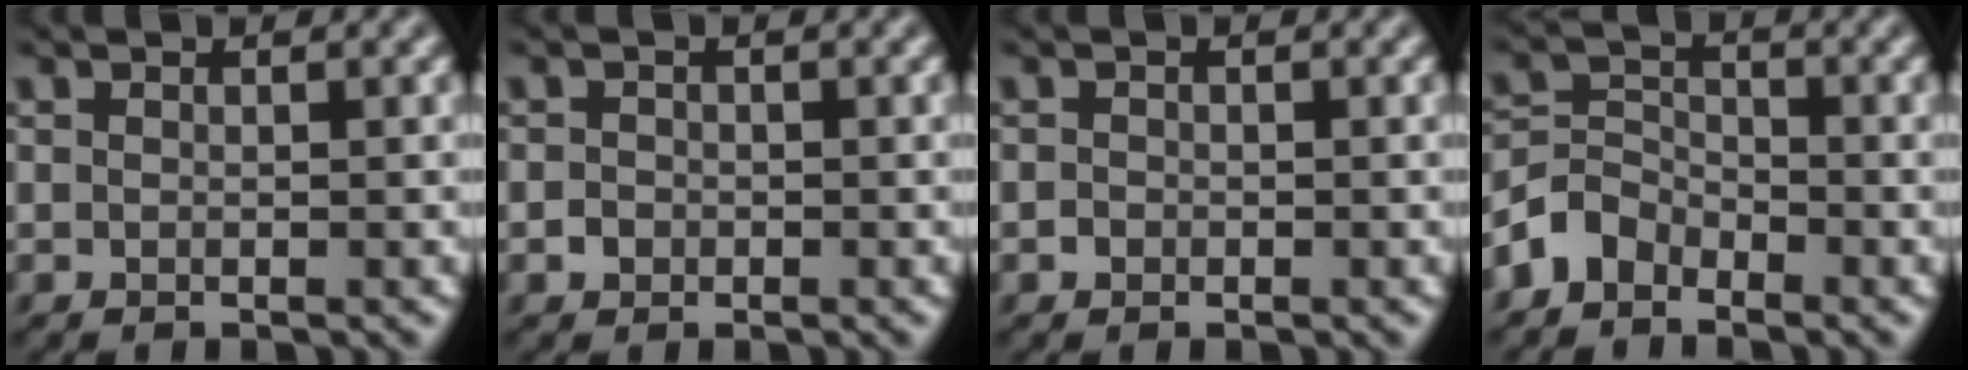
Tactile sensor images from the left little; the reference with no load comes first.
{"total": 0.9, "force": [-0.4, 0.8, 0.2], "torque": [0.004, -0.002, -0.008]}
{"total": 0.6, "force": [-0.3, 0.5, 0.1], "torque": [0.001, -0.002, -0.009]}
{"total": 2.9, "force": [-2.3, 1.7, 0.5], "torque": [-0.013, 0.010, -0.055]}